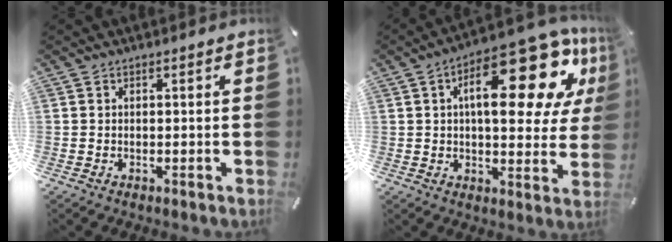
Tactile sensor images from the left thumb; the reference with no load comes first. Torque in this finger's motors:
{"motor_torque": [1.29, 1.78, 2.12, -0.66, 0.47]}